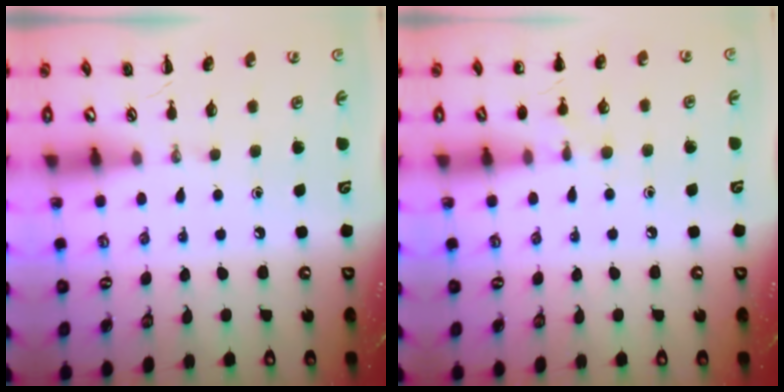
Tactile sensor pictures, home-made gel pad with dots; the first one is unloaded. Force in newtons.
{"total": 7.1, "press": 6.8, "slide": 2.1}